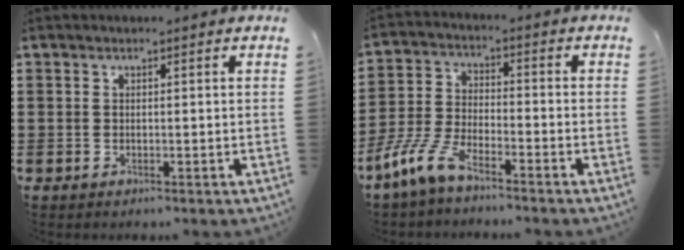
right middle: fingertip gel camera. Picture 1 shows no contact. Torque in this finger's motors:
{"motor_torque": [2.14, 0.00, 0.68, 0.19]}